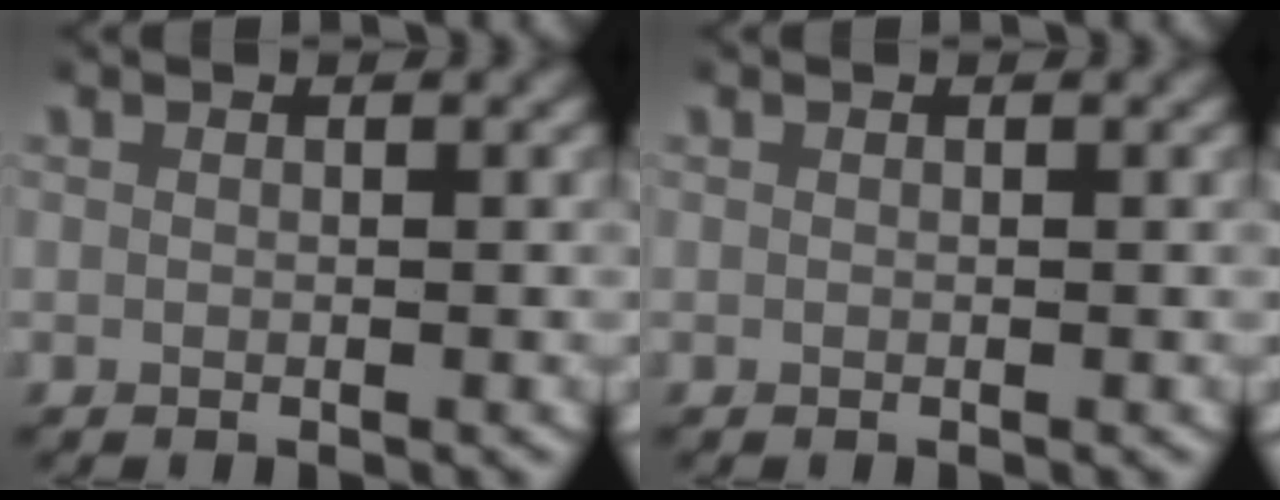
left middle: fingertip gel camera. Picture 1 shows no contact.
{"total": 0.0}